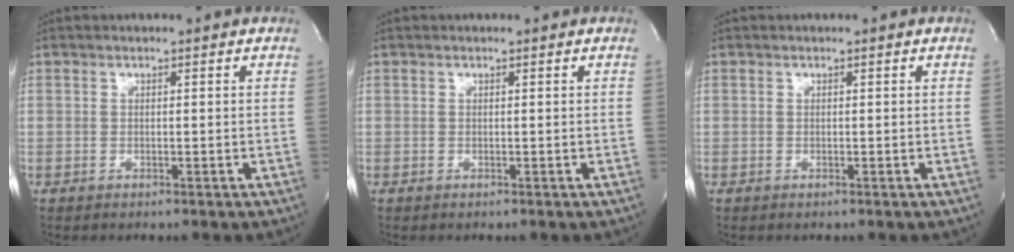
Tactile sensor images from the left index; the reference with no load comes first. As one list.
[{"total": 0.0}, {"total": 0.0}]